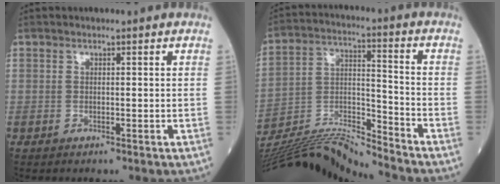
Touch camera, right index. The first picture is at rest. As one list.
[{"total": 15.6, "force": [-15.1, -1.8, 3.2], "torque": [-0.063, 0.027, -0.274]}]